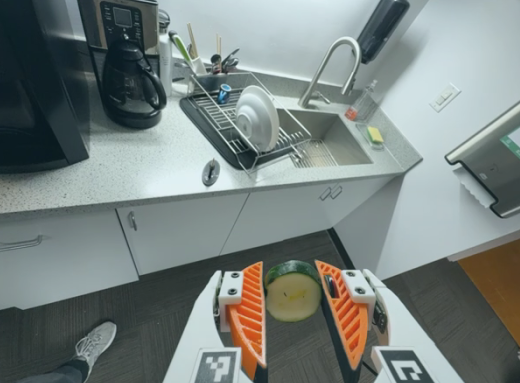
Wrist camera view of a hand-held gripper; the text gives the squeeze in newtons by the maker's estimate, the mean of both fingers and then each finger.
{"total": 9.7, "left": 9.9, "right": 9.5}